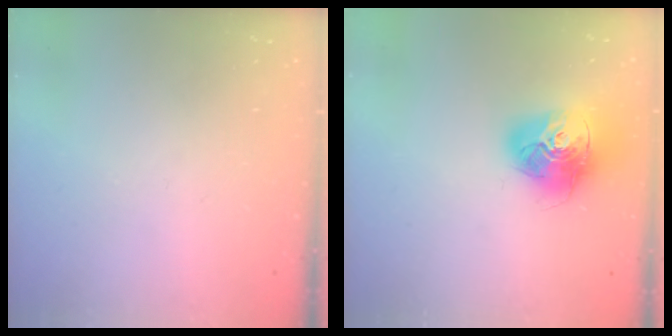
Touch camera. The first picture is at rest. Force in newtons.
{"total": 16.4, "press": 16.4, "slide": 1.7}